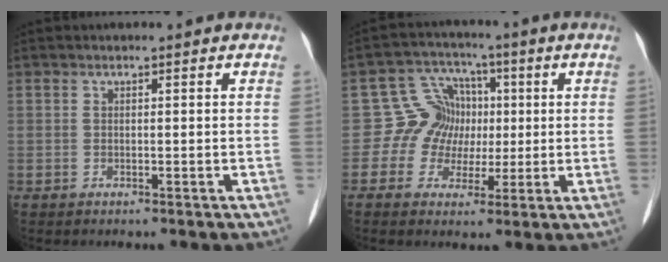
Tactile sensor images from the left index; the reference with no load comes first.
{"total": 7.2, "force": [0.2, 7.1, 1.2], "torque": [-0.014, 0.031, 0.001]}